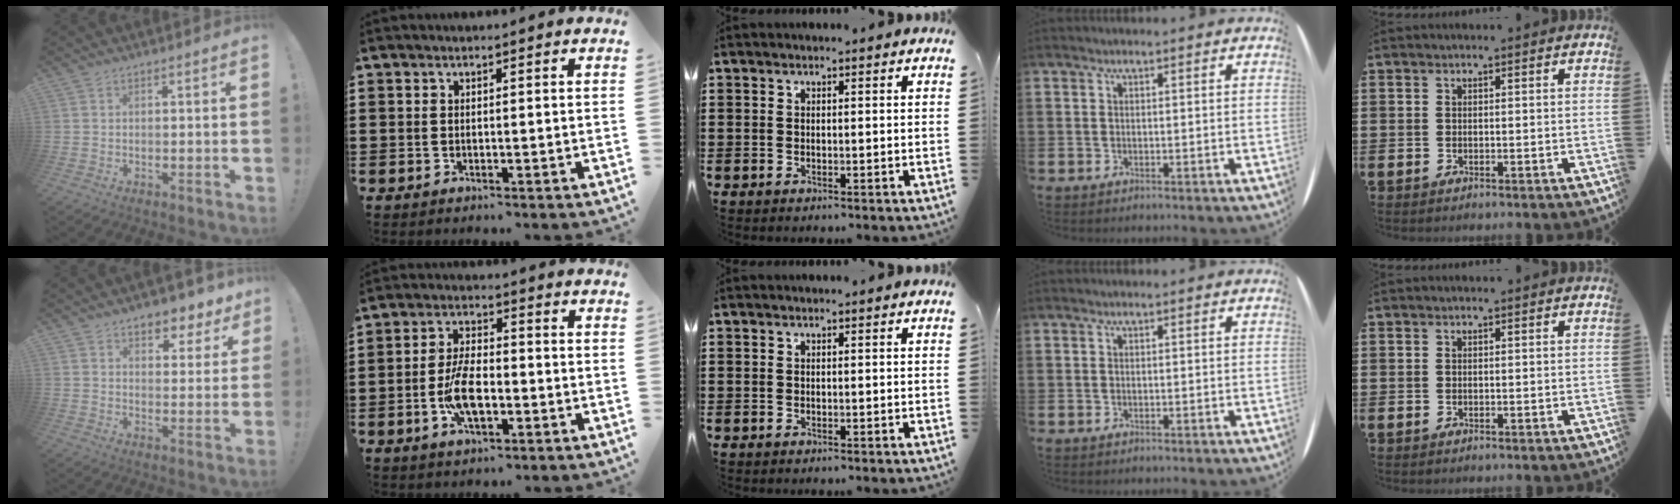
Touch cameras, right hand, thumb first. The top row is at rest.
{"thumb": {"total": 7.5, "force": [5.7, 3.9, 2.9], "torque": [-0.031, -0.041, 0.103]}, "index": {"total": 7.4, "force": [-1.9, 3.3, 6.3], "torque": [-0.142, -0.001, -0.042]}}